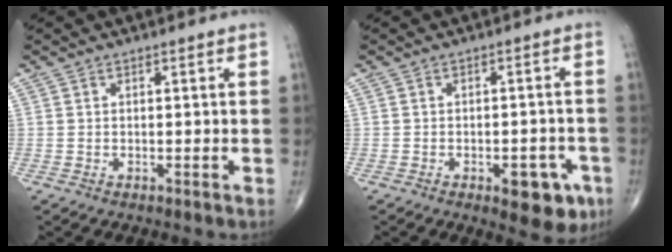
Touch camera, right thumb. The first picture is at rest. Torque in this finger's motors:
{"motor_torque": [1.44, 0.54, 0.51, -0.72, 0.15]}